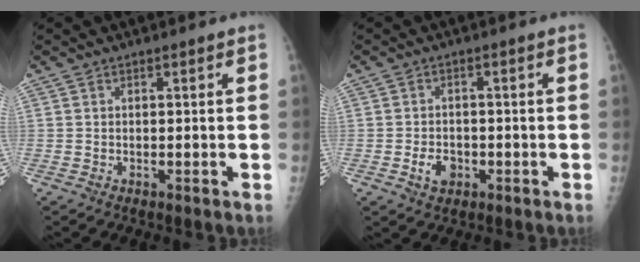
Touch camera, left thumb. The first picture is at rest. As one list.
[{"total": 3.8, "force": [-1.4, 2.8, 2.1], "torque": [-0.026, 0.006, -0.022]}]